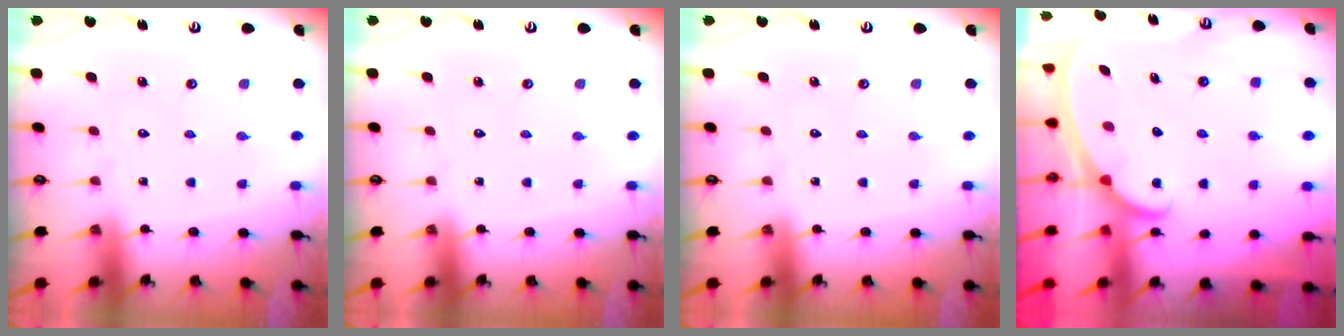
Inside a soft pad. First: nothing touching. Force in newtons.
{"total": 0.0}
{"total": 0.0}
{"total": 2.3, "press": 2.3, "slide": 0.4}